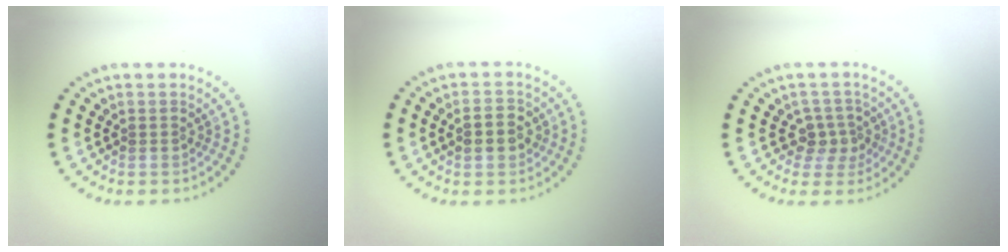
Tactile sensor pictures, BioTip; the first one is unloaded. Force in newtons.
{"total": 2.7, "press": 2.7, "slide": 0.1}
{"total": 2.5, "press": 2.2, "slide": 1.3}